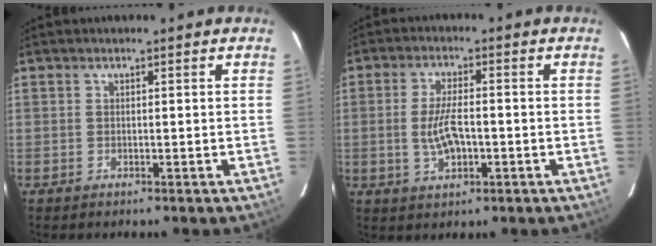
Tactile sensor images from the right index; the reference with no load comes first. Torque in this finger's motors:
{"motor_torque": [0.09, 0.11, 0.07, 0.07]}